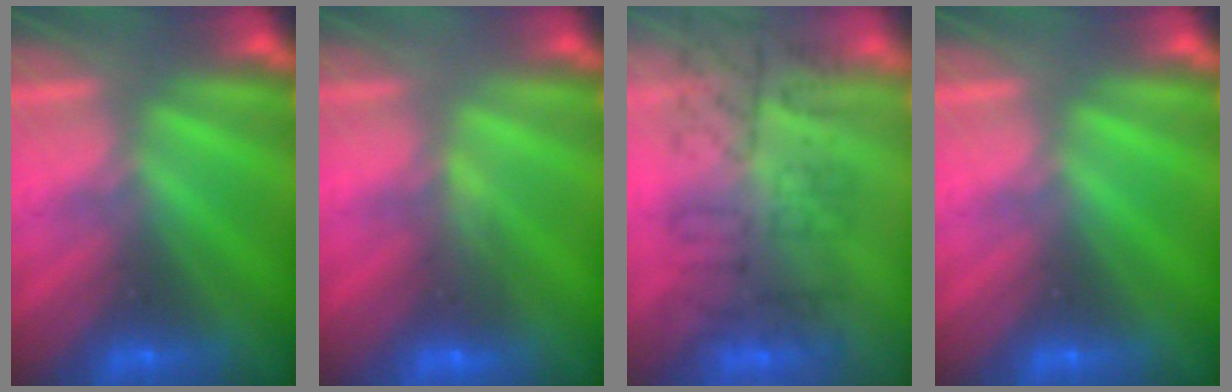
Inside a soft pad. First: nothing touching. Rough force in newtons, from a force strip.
{"total": 4.9}
{"total": 3.9}
{"total": 0.0}